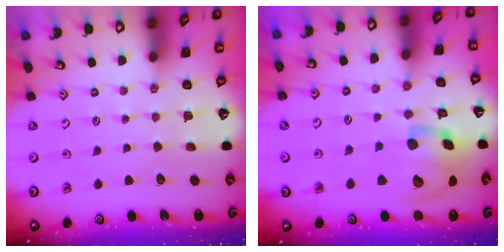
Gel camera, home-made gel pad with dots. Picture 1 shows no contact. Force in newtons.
{"total": 18.2, "press": 18.0, "slide": 2.9}